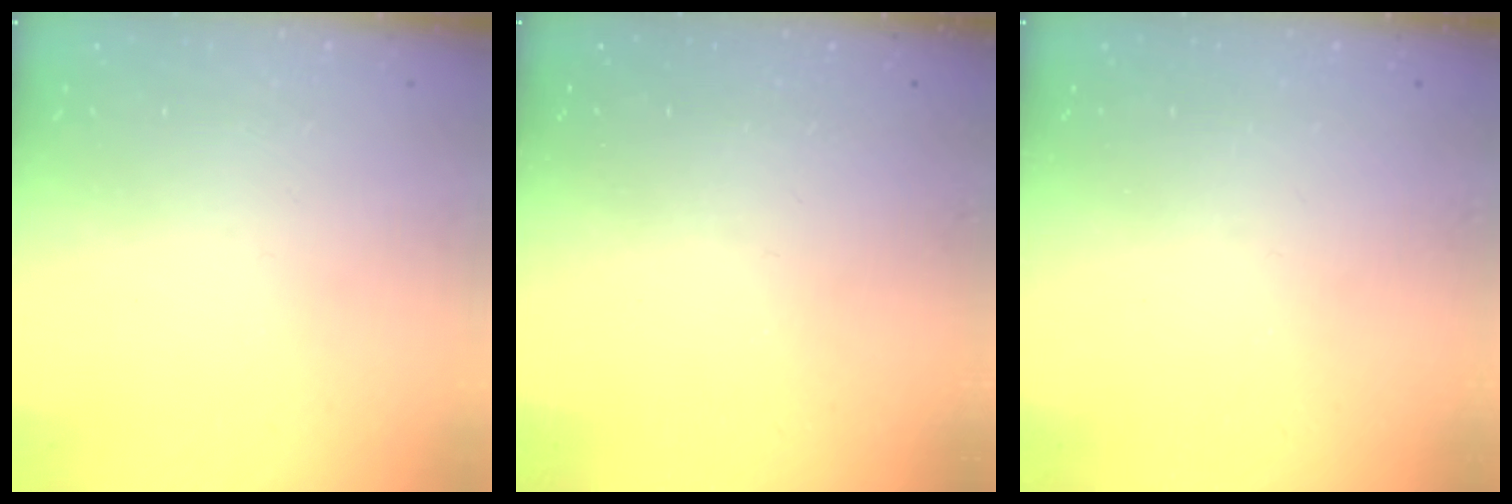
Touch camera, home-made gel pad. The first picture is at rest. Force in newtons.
{"total": 0.0}
{"total": 0.0}